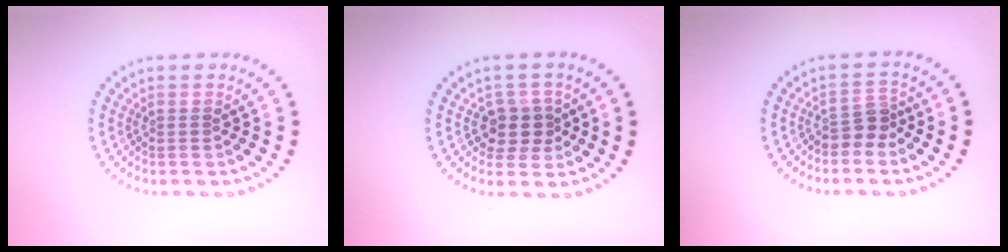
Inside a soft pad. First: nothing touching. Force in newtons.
{"total": 2.6, "press": 2.3, "slide": 1.1}
{"total": 2.1, "press": 1.7, "slide": 1.2}